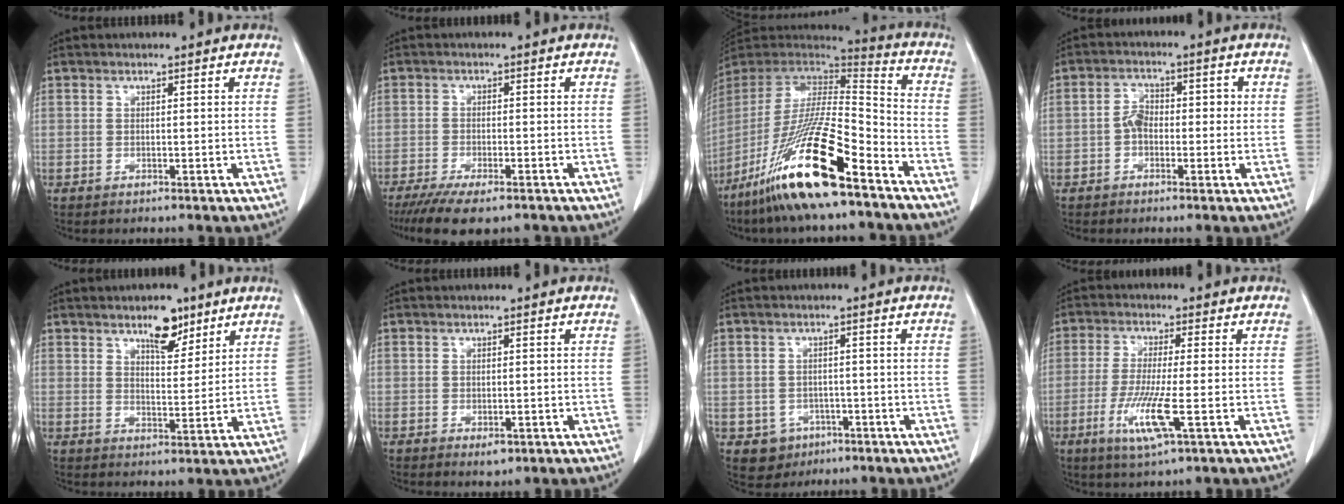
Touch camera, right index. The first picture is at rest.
{"total": 9.4, "force": [-7.2, 2.3, 5.6], "torque": [-0.083, -0.015, -0.109]}
{"total": 21.6, "force": [-13.8, 2.0, 16.5], "torque": [-0.329, -0.044, -0.258]}
{"total": 3.9, "force": [-0.7, 2.7, 2.8], "torque": [-0.047, 0.024, -0.014]}
{"total": 5.9, "force": [4.2, 2.3, 3.5], "torque": [-0.054, 0.000, 0.068]}
{"total": 1.8, "force": [-0.8, 0.9, 1.3], "torque": [-0.019, 0.000, -0.002]}
{"total": 4.3, "force": [-1.9, 3.8, 0.6], "torque": [-0.004, 0.009, -0.017]}
{"total": 8.2, "force": [-2.8, 0.1, 7.7], "torque": [-0.159, -0.023, -0.054]}